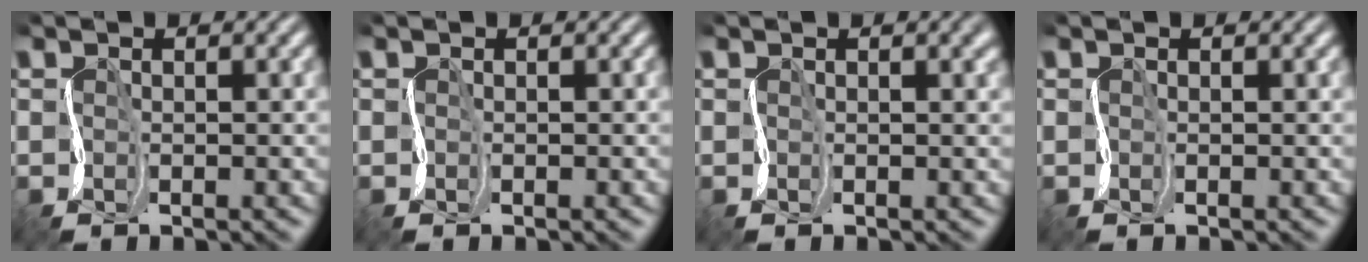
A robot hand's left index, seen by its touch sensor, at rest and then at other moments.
{"total": 0.0}
{"total": 1.4, "force": [0.4, 0.6, 1.2], "torque": [-0.009, 0.003, 0.003]}
{"total": 0.0}